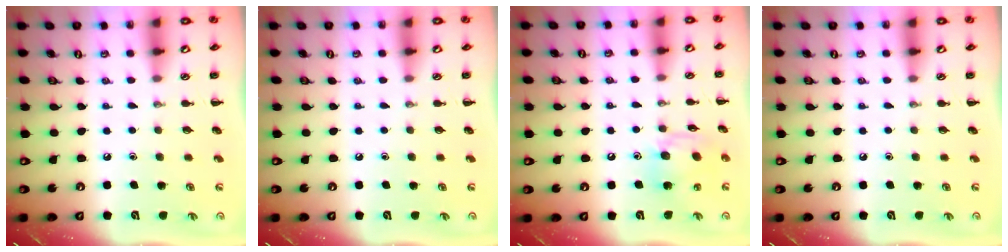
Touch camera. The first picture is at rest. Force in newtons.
{"total": 0.0}
{"total": 11.9, "press": 11.8, "slide": 1.4}
{"total": 0.0}